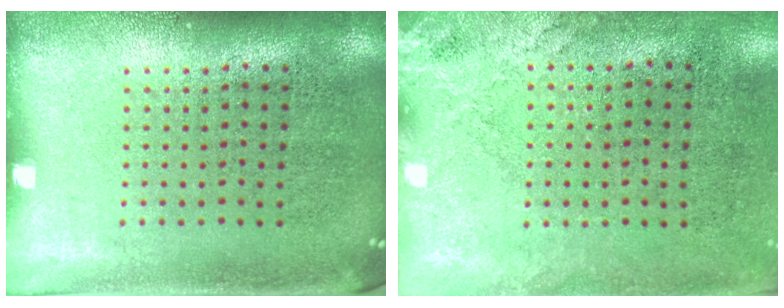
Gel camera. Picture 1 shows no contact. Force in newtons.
{"total": 2.5, "press": 2.1, "slide": 1.4}